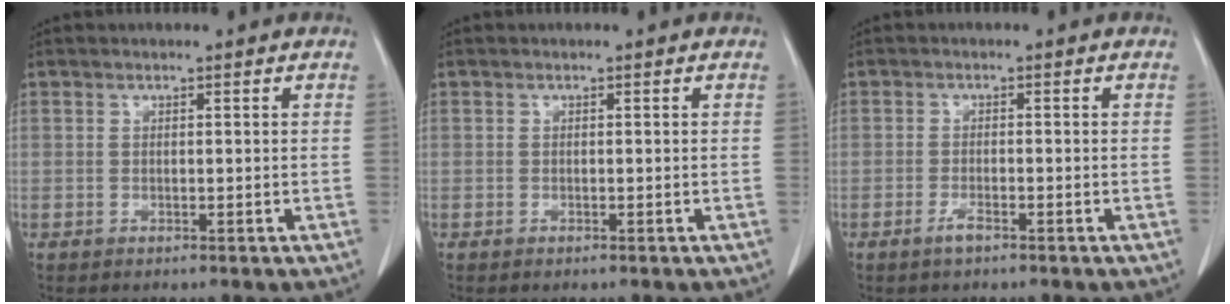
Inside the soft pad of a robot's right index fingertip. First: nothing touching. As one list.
[{"total": 0.0}, {"total": 1.8, "force": [-1.3, 0.3, 1.3], "torque": [-0.027, -0.001, -0.024]}]